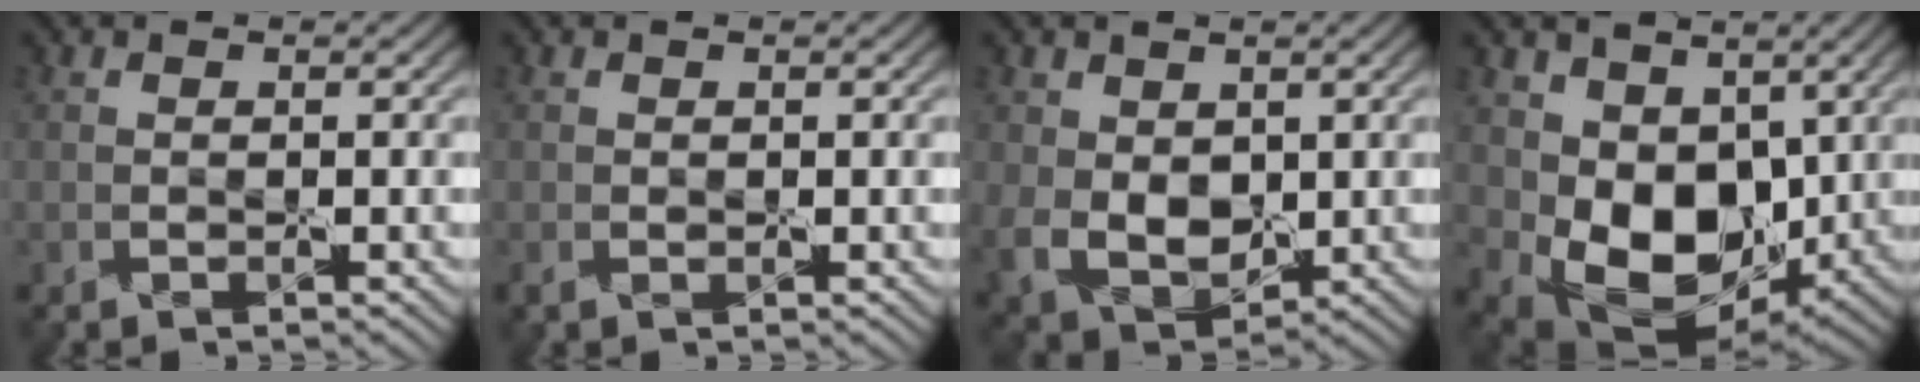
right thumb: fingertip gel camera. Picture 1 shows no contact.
{"total": 0.7, "force": [-0.1, 0.5, 0.5], "torque": [-0.013, -0.004, -0.002]}
{"total": 7.2, "force": [0.5, 5.2, 4.9], "torque": [-0.122, -0.018, 0.015]}
{"total": 10.2, "force": [1.5, 7.2, 7.1], "torque": [-0.154, -0.029, 0.027]}